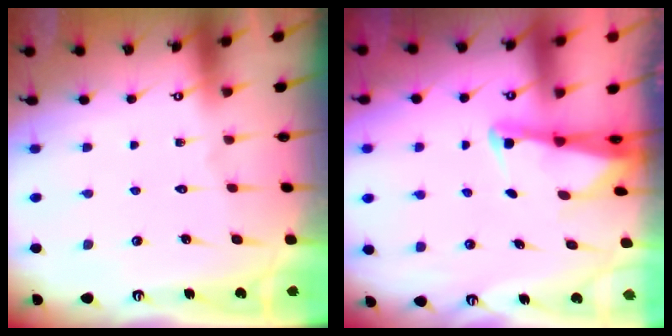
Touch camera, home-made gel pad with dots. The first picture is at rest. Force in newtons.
{"total": 2.6, "press": 2.6, "slide": 0.3}